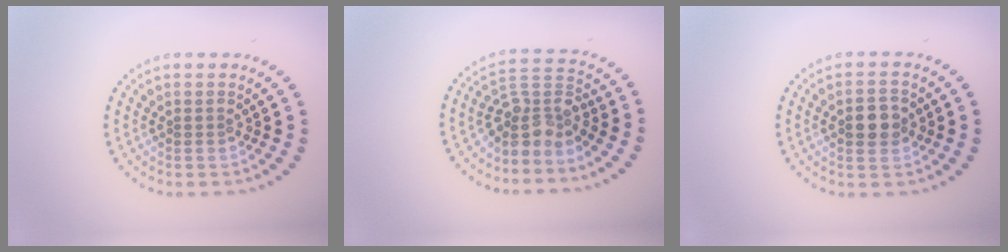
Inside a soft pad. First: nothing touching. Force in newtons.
{"total": 3.5, "press": 2.7, "slide": 2.2}
{"total": 3.2, "press": 3.2, "slide": 0.1}